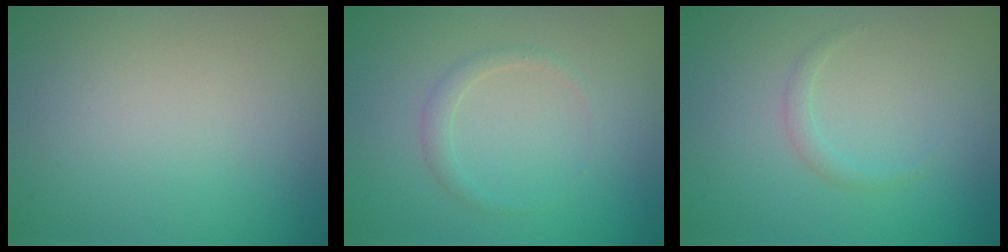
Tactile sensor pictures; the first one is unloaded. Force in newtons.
{"total": 1.1, "press": 1.1, "slide": 0.1}
{"total": 0.9, "press": 0.9, "slide": 0.1}